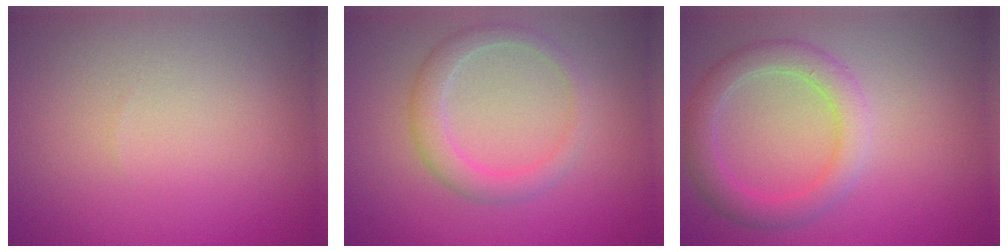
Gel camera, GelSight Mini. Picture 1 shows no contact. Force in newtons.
{"total": 2.7, "press": 2.7, "slide": 0.1}
{"total": 3.5, "press": 3.5, "slide": 0.3}